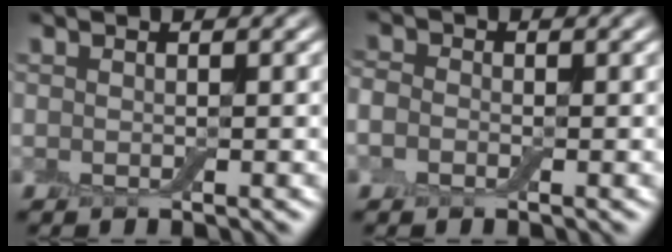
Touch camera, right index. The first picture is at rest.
{"total": 1.4, "force": [-0.5, 1.1, 0.7], "torque": [-0.010, -0.001, -0.015]}